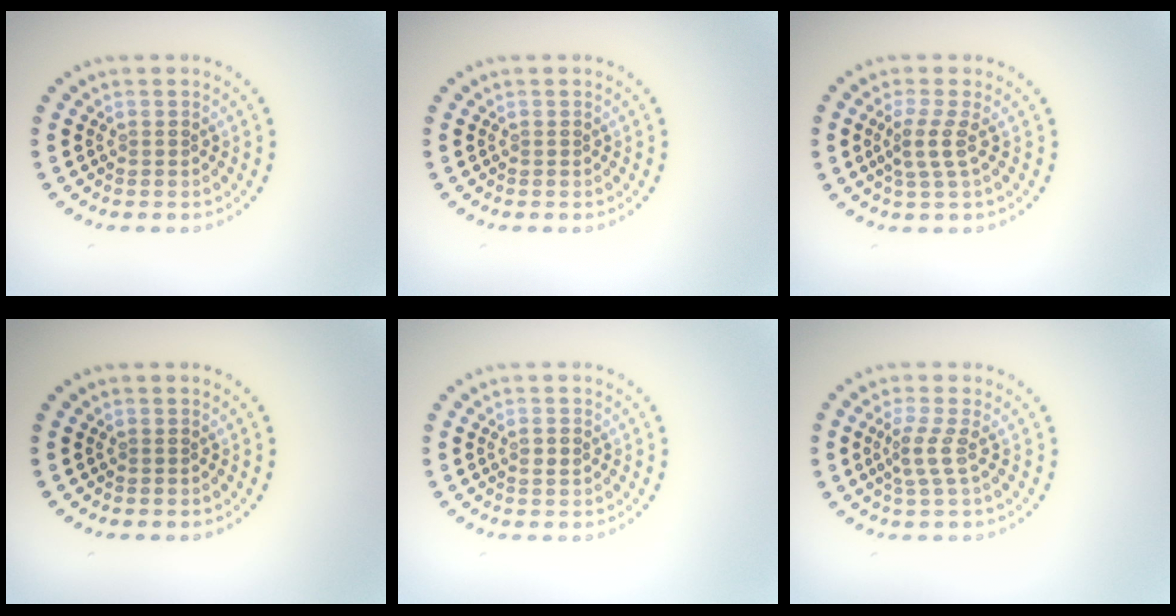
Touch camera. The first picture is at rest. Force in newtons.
{"total": 0.0}
{"total": 2.1, "press": 1.6, "slide": 1.4}
{"total": 0.0}
{"total": 1.0, "press": 1.0, "slide": 0.3}
{"total": 2.2, "press": 1.5, "slide": 1.6}